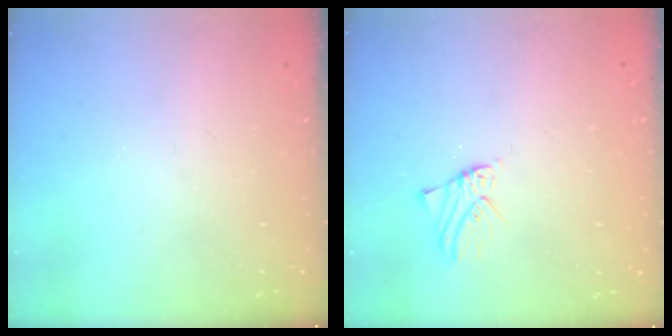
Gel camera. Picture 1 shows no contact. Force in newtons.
{"total": 1.0, "press": 1.0, "slide": 0.0}